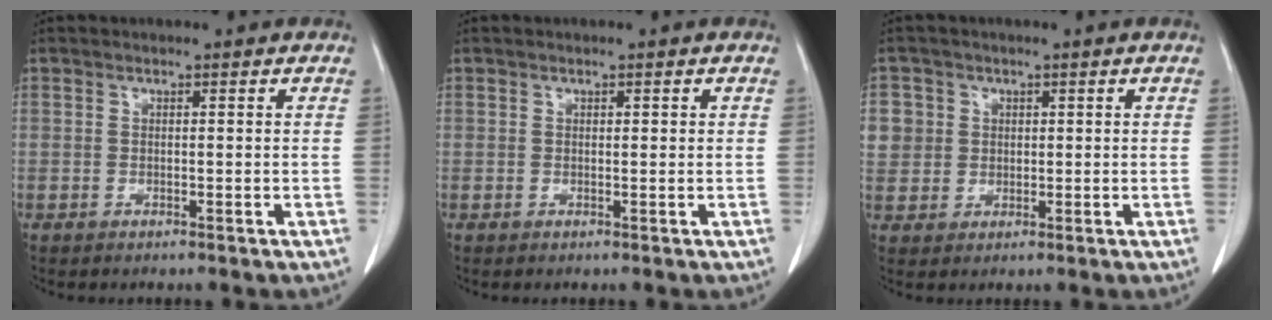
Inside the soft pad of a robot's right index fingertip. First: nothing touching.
{"total": 0.5, "force": [0.2, 0.2, 0.4], "torque": [-0.006, 0.000, 0.004]}
{"total": 7.3, "force": [1.8, 6.9, 1.5], "torque": [-0.042, 0.018, 0.044]}